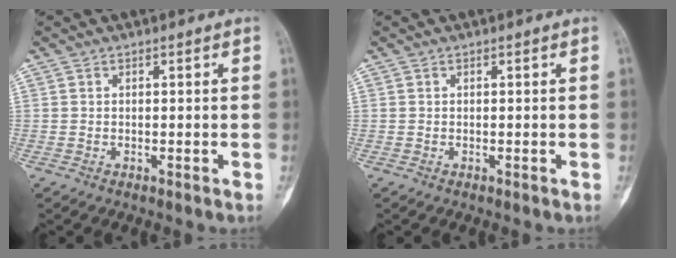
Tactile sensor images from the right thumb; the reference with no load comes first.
{"total": 0.0}